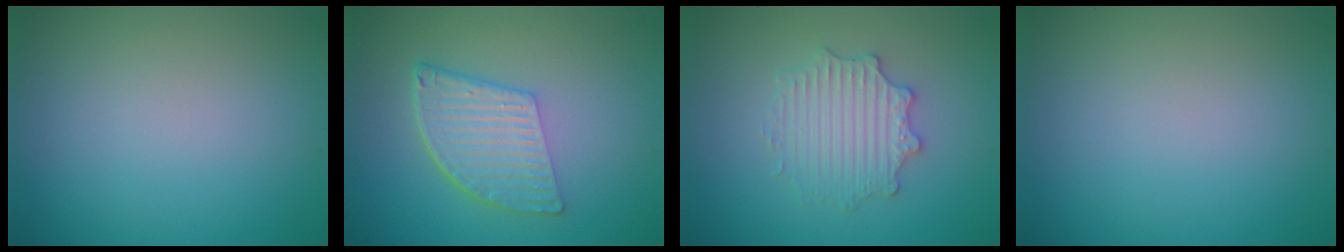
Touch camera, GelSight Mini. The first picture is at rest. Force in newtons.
{"total": 5.7, "press": 3.9, "slide": 4.2}
{"total": 3.0, "press": 2.9, "slide": 0.4}
{"total": 0.0}